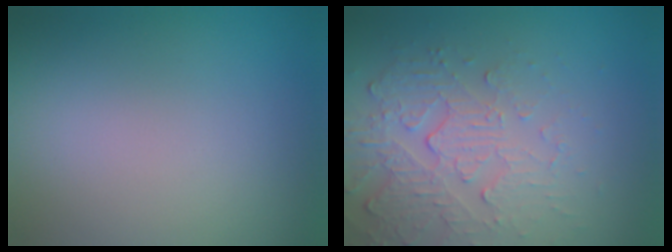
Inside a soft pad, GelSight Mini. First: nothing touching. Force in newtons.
{"total": 5.3, "press": 3.7, "slide": 3.9}